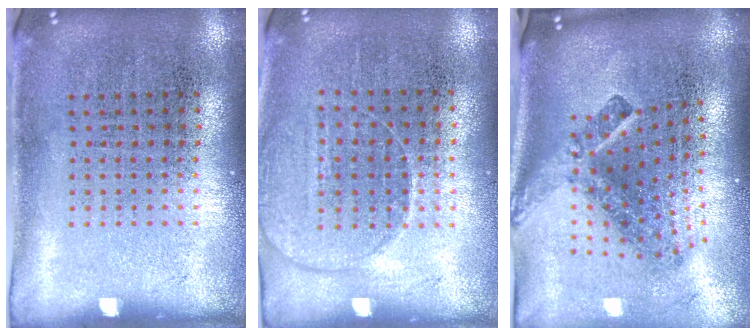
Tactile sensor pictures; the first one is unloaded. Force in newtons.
{"total": 1.4, "press": 1.3, "slide": 0.6}
{"total": 2.9, "press": 1.7, "slide": 2.3}